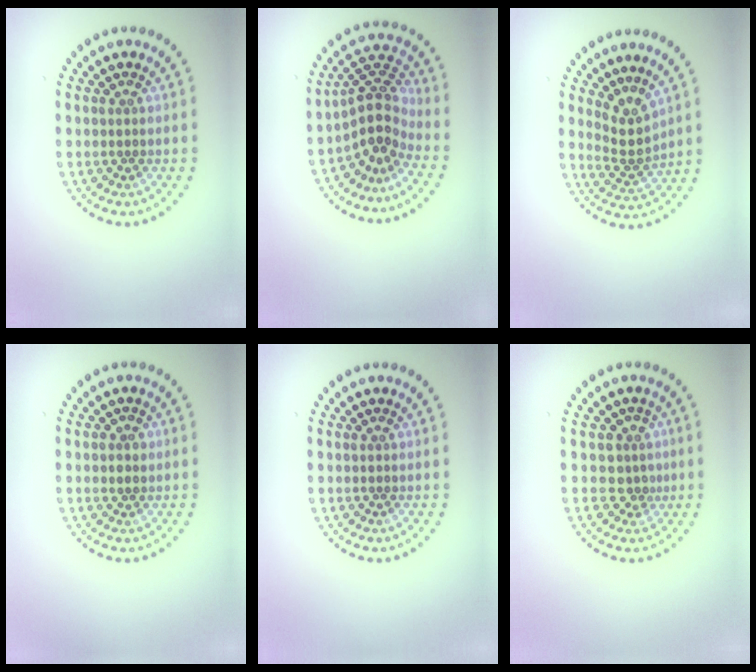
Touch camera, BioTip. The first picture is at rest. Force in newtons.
{"total": 3.9, "press": 2.8, "slide": 2.7}
{"total": 2.7, "press": 1.9, "slide": 1.9}
{"total": 0.9, "press": 0.8, "slide": 0.4}
{"total": 0.0}
{"total": 2.1, "press": 1.5, "slide": 1.4}